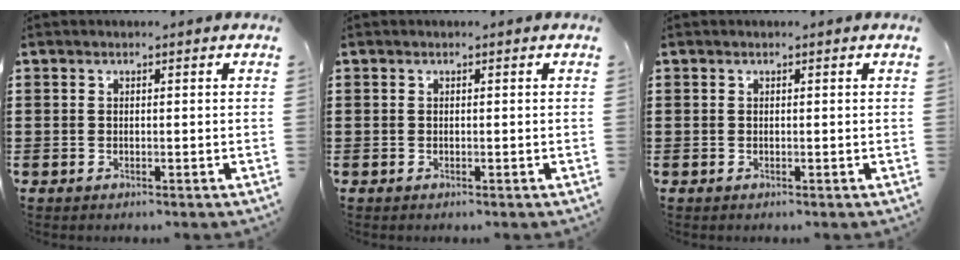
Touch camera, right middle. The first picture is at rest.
{"total": 0.0}
{"total": 0.0}